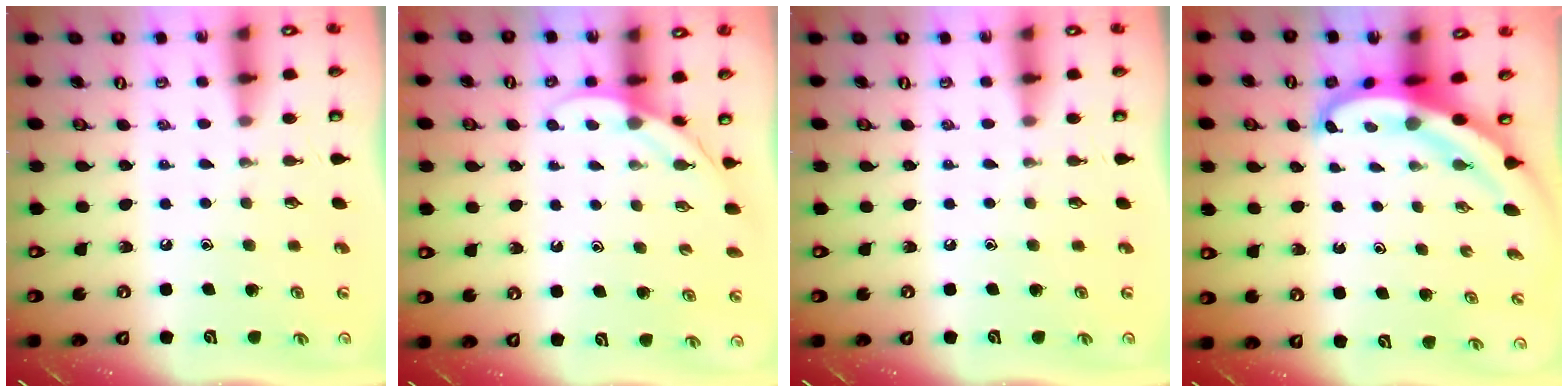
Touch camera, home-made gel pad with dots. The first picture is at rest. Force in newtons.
{"total": 3.5, "press": 3.5, "slide": 0.4}
{"total": 0.0}
{"total": 6.8, "press": 6.8, "slide": 0.7}